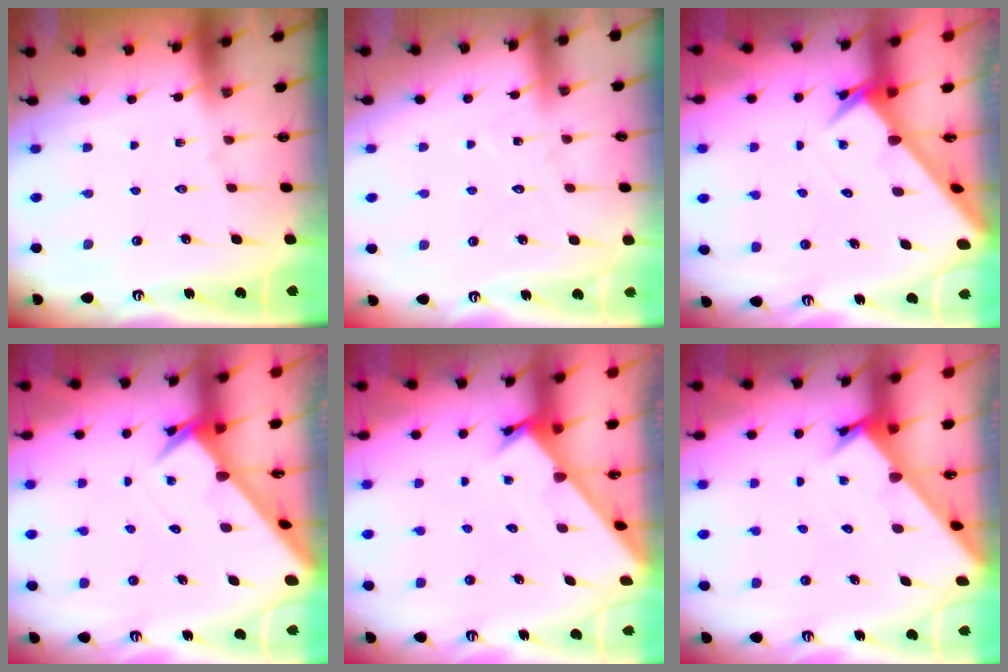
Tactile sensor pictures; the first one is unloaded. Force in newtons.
{"total": 7.2, "press": 7.2, "slide": 0.6}
{"total": 2.7, "press": 2.7, "slide": 0.1}
{"total": 2.7, "press": 2.7, "slide": 0.1}
{"total": 2.3, "press": 2.3, "slide": 0.0}
{"total": 2.3, "press": 2.3, "slide": 0.2}